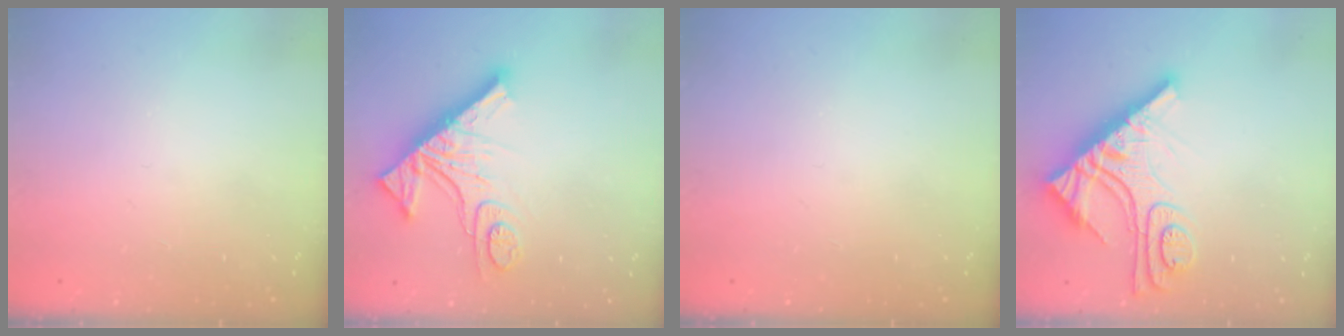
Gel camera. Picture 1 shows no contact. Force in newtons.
{"total": 18.5, "press": 18.4, "slide": 1.5}
{"total": 0.0}
{"total": 15.2, "press": 15.1, "slide": 1.4}